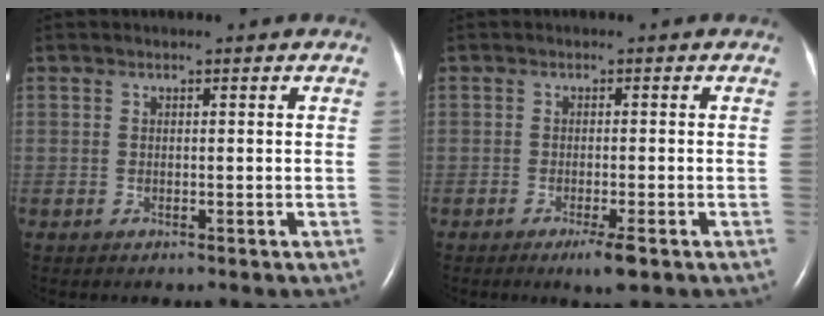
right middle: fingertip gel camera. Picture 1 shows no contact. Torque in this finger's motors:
{"motor_torque": [0.60, -0.44, 0.14, 0.05]}